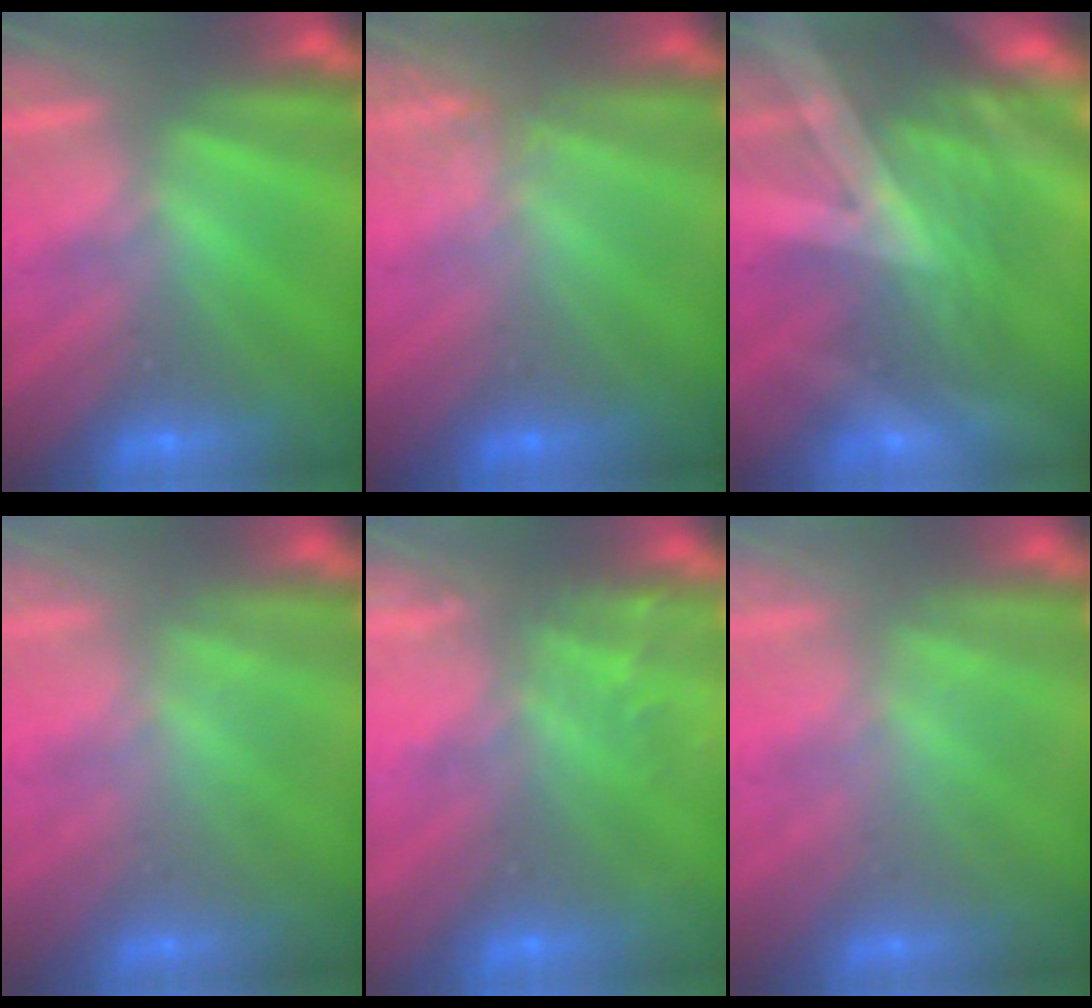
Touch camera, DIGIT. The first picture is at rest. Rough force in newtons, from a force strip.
{"total": 2.2}
{"total": 2.9}
{"total": 2.0}
{"total": 6.6}
{"total": 2.0}